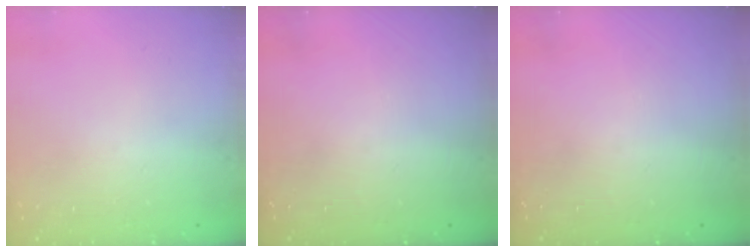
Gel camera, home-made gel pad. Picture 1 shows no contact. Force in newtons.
{"total": 0.0}
{"total": 0.0}